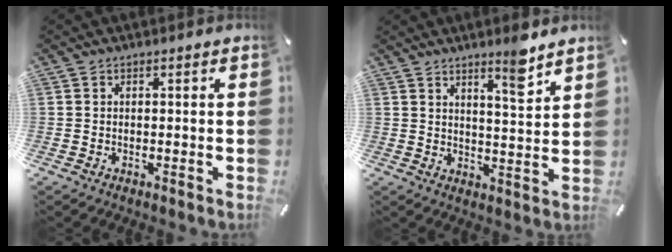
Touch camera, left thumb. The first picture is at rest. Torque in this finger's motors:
{"motor_torque": [0.10, -0.45, 0.04, -0.05, -0.05]}